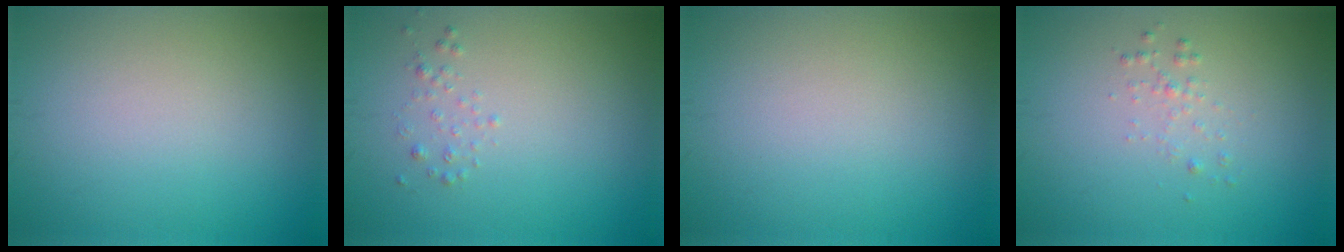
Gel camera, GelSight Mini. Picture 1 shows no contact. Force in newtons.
{"total": 0.7, "press": 0.7, "slide": 0.0}
{"total": 0.0}
{"total": 0.9, "press": 0.9, "slide": 0.0}